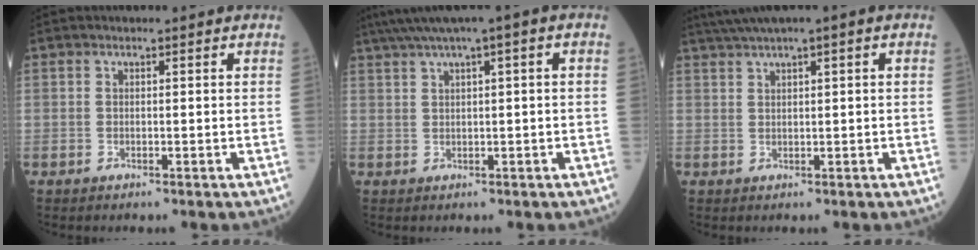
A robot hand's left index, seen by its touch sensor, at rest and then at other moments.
{"total": 6.5, "force": [3.5, 0.0, 5.5], "torque": [-0.102, 0.032, 0.062]}
{"total": 5.1, "force": [3.2, -0.2, 4.0], "torque": [-0.080, 0.026, 0.061]}